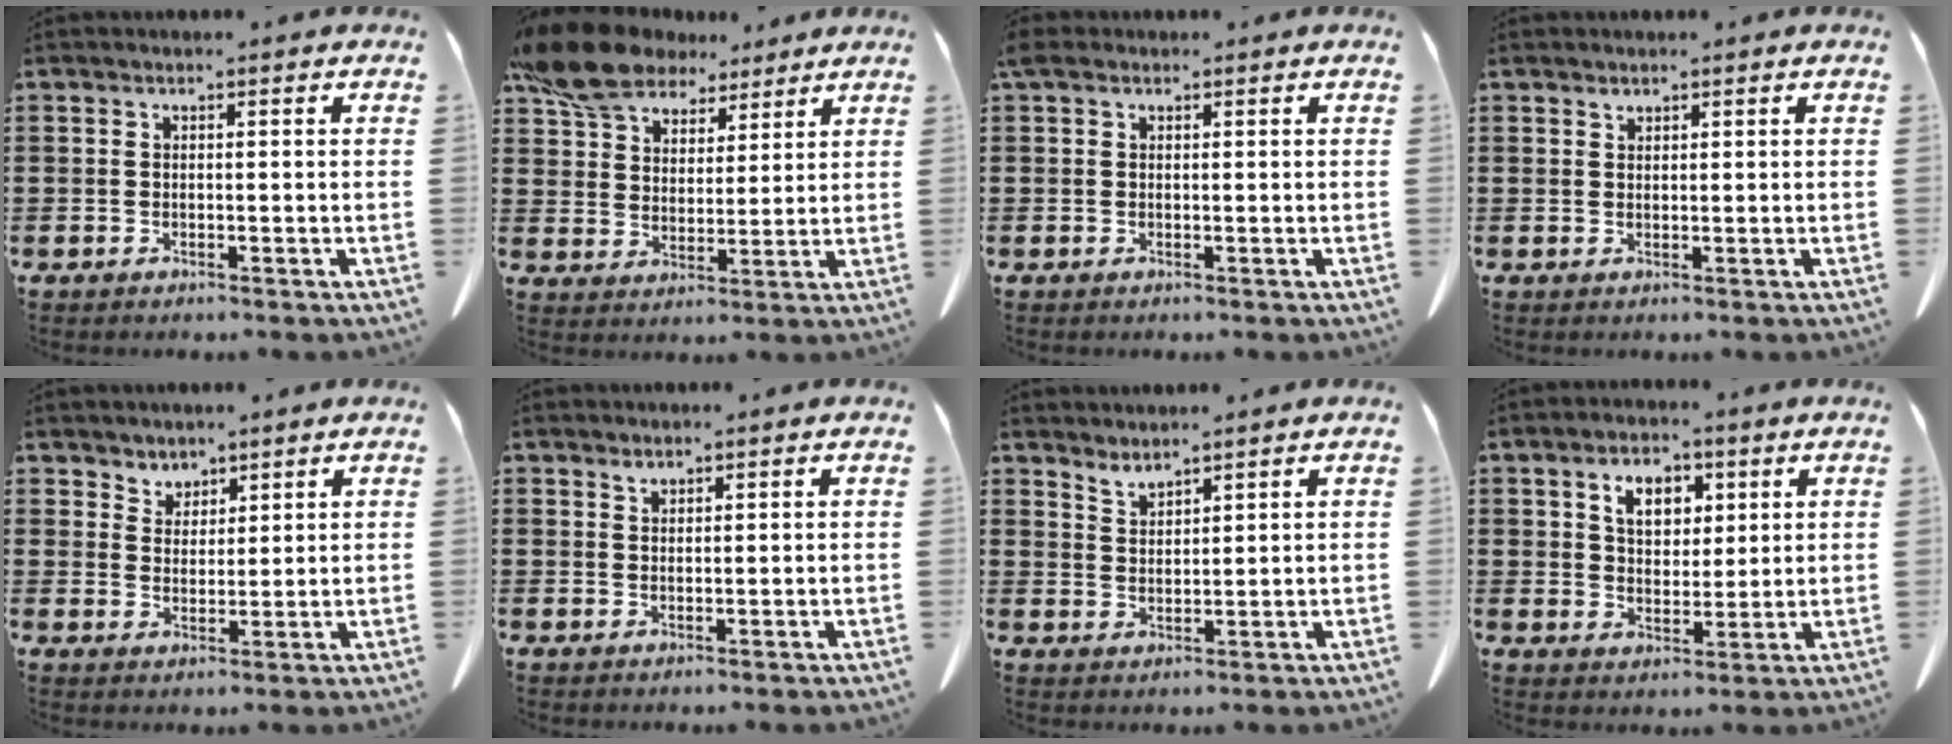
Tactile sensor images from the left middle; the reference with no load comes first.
{"total": 10.8, "force": [9.0, 4.6, 4.0], "torque": [-0.111, -0.027, 0.171]}
{"total": 1.3, "force": [0.7, 0.8, 0.6], "torque": [-0.016, 0.005, 0.014]}
{"total": 0.9, "force": [0.9, 0.2, 0.1], "torque": [-0.005, -0.003, 0.019]}
{"total": 3.4, "force": [3.0, 1.7, -0.2], "torque": [-0.010, -0.004, 0.057]}
{"total": 1.2, "force": [1.2, 0.2, 0.2], "torque": [-0.007, -0.004, 0.024]}
{"total": 2.4, "force": [2.4, -0.1, 0.0], "torque": [-0.007, -0.008, 0.048]}
{"total": 6.0, "force": [3.0, 4.0, 3.2], "torque": [-0.065, 0.010, 0.051]}